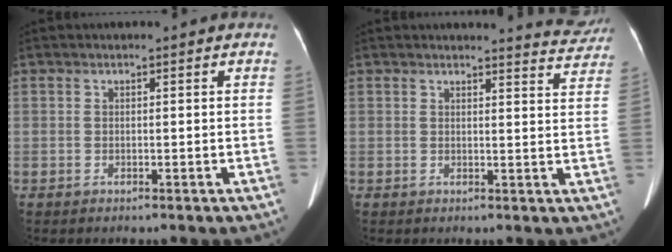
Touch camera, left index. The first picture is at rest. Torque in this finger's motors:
{"motor_torque": [0.36, -0.45, 0.00, 0.01]}